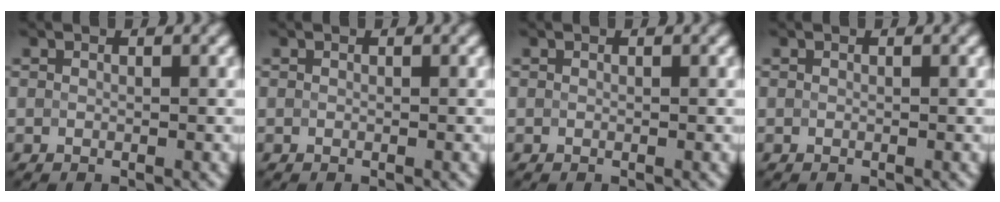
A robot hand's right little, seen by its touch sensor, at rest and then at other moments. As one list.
[{"total": 0.0}, {"total": 0.0}, {"total": 0.0}]